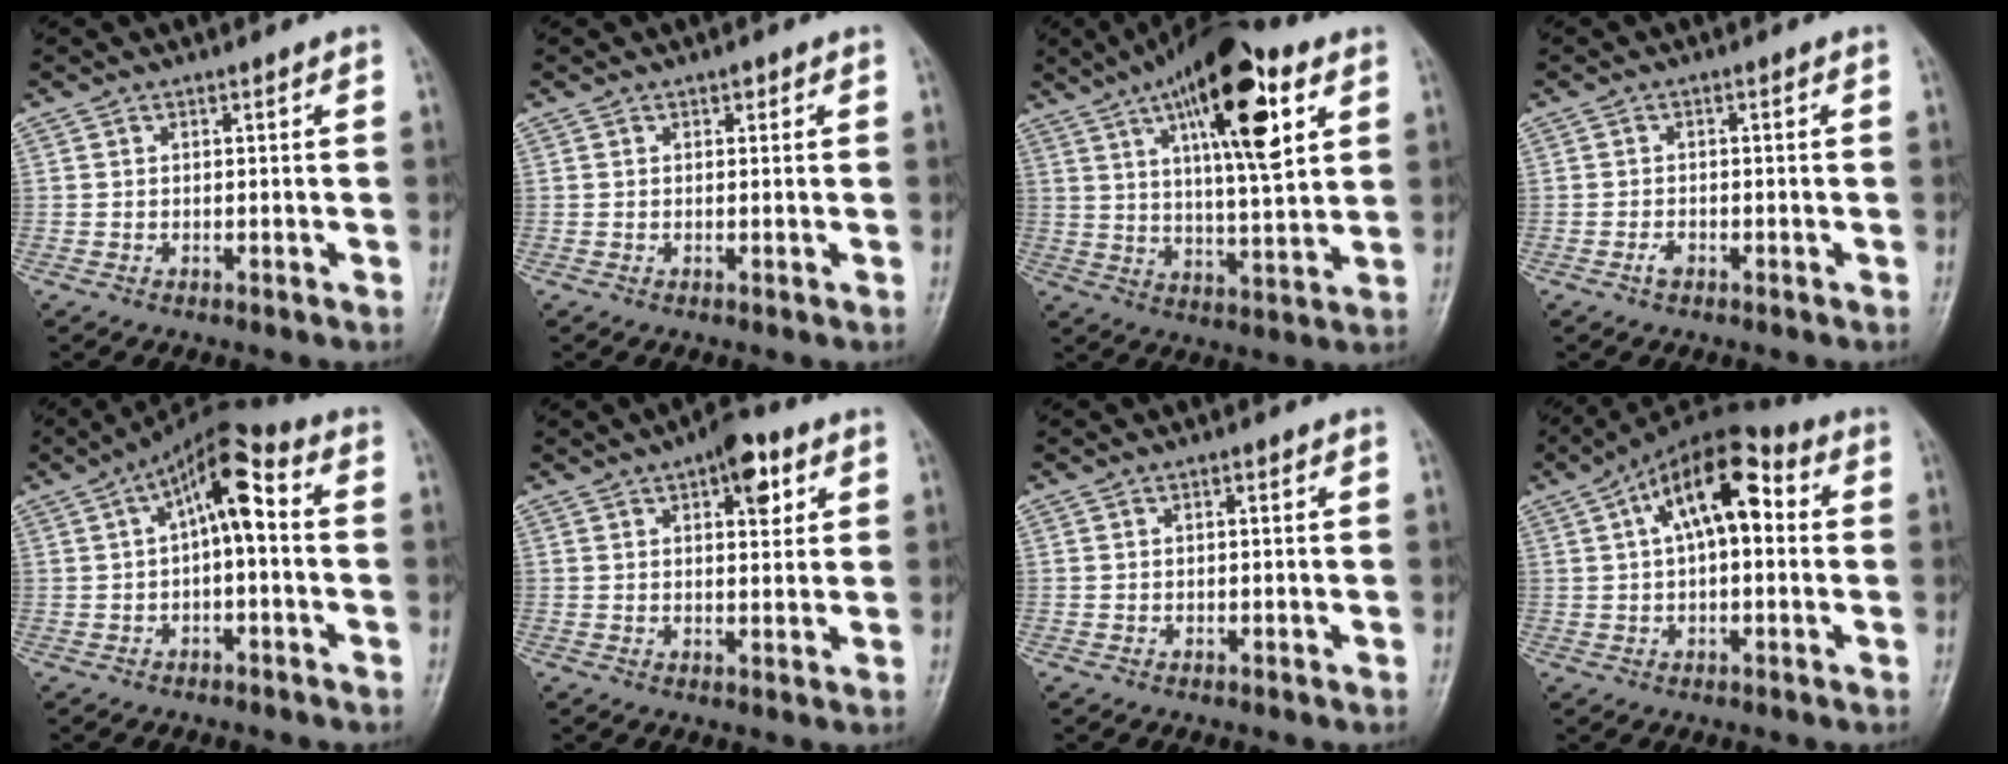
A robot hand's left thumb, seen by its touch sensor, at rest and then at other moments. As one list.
[{"total": 0.9, "force": [0.5, 0.6, 0.5], "torque": [0.000, 0.000, 0.004]}, {"total": 19.9, "force": [8.5, 6.3, 16.9], "torque": [-0.243, -0.022, 0.132]}, {"total": 1.6, "force": [-1.0, 0.8, 0.9], "torque": [-0.018, 0.006, -0.020]}, {"total": 11.2, "force": [3.3, 3.8, 10.0], "torque": [-0.158, 0.013, 0.045]}, {"total": 7.6, "force": [3.5, 3.5, 5.8], "torque": [-0.054, -0.008, 0.041]}, {"total": 0.8, "force": [0.2, 0.3, 0.7], "torque": [-0.013, 0.002, 0.001]}, {"total": 14.0, "force": [3.6, 6.8, 11.7], "torque": [-0.175, 0.032, 0.047]}]